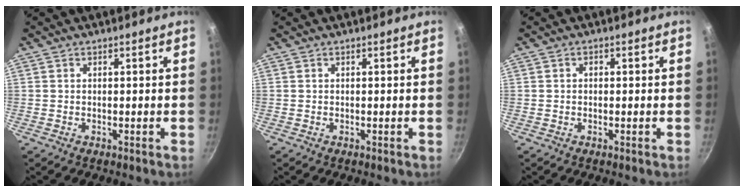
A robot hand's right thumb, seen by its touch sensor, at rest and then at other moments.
{"total": 0.0}
{"total": 0.9, "force": [0.0, 0.7, 0.5], "torque": [-0.008, 0.006, 0.001]}